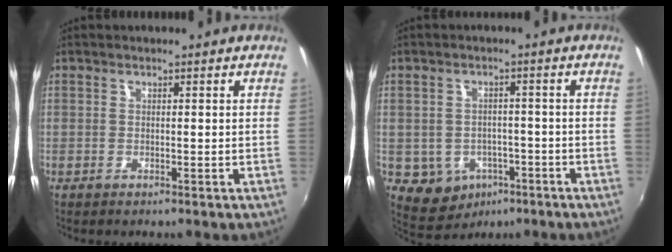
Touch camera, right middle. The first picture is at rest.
{"total": 7.5, "force": [-3.4, 6.2, 2.5], "torque": [-0.069, -0.002, -0.032]}